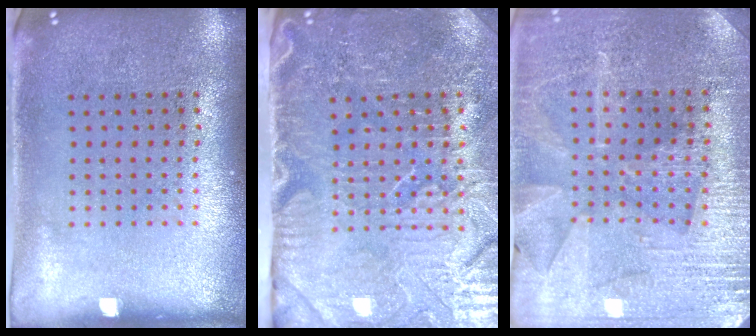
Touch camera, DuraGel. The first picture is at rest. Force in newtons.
{"total": 5.1, "press": 4.5, "slide": 2.5}
{"total": 3.1, "press": 3.0, "slide": 0.5}